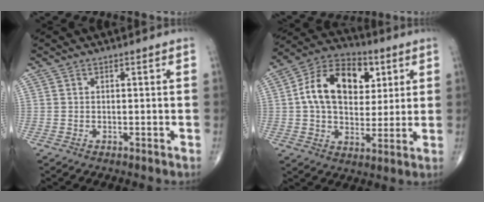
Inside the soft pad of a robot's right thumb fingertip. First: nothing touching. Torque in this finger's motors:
{"motor_torque": [1.48, 1.61, 1.04, -0.03, 0.12]}